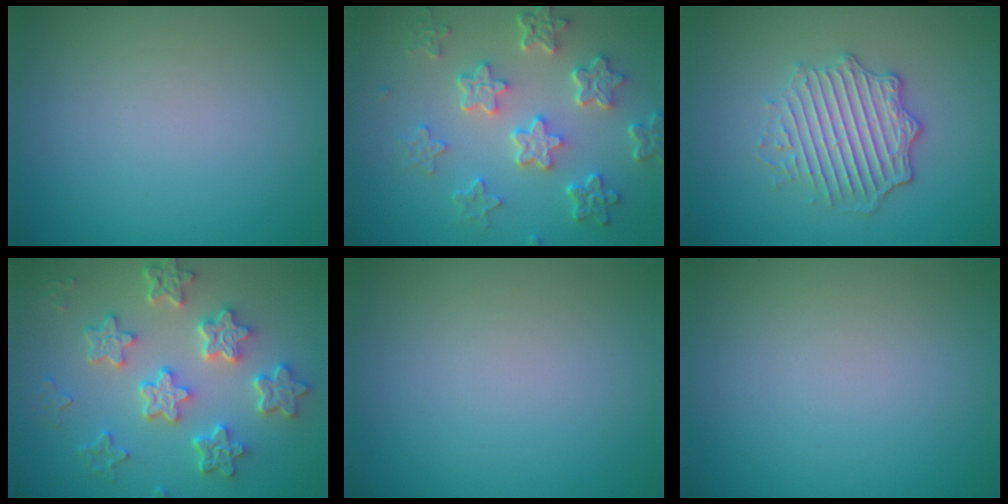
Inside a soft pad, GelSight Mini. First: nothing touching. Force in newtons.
{"total": 5.8, "press": 4.4, "slide": 3.8}
{"total": 4.5, "press": 3.5, "slide": 2.9}
{"total": 6.5, "press": 5.1, "slide": 4.1}
{"total": 0.0}
{"total": 0.0}